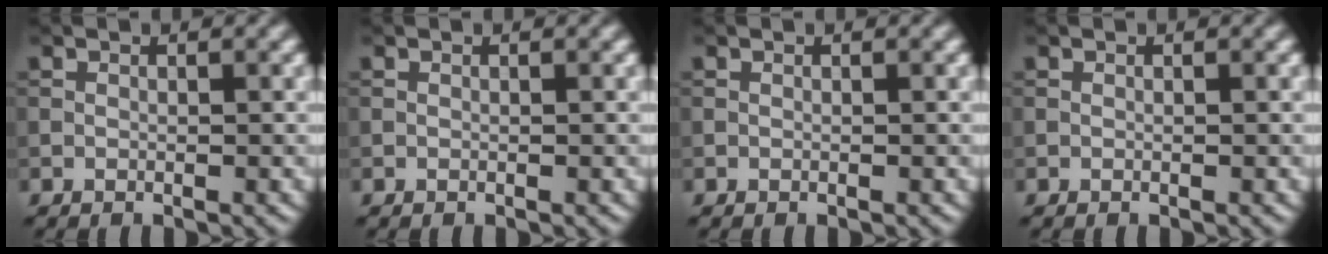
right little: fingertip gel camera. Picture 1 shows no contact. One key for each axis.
{"total": 0.0}
{"total": 0.0}
{"total": 0.0}